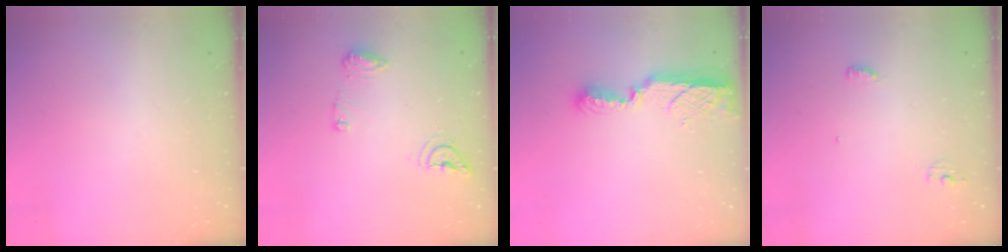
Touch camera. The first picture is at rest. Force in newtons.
{"total": 8.5, "press": 8.5, "slide": 0.1}
{"total": 8.5, "press": 8.4, "slide": 0.8}
{"total": 5.2, "press": 4.4, "slide": 2.7}